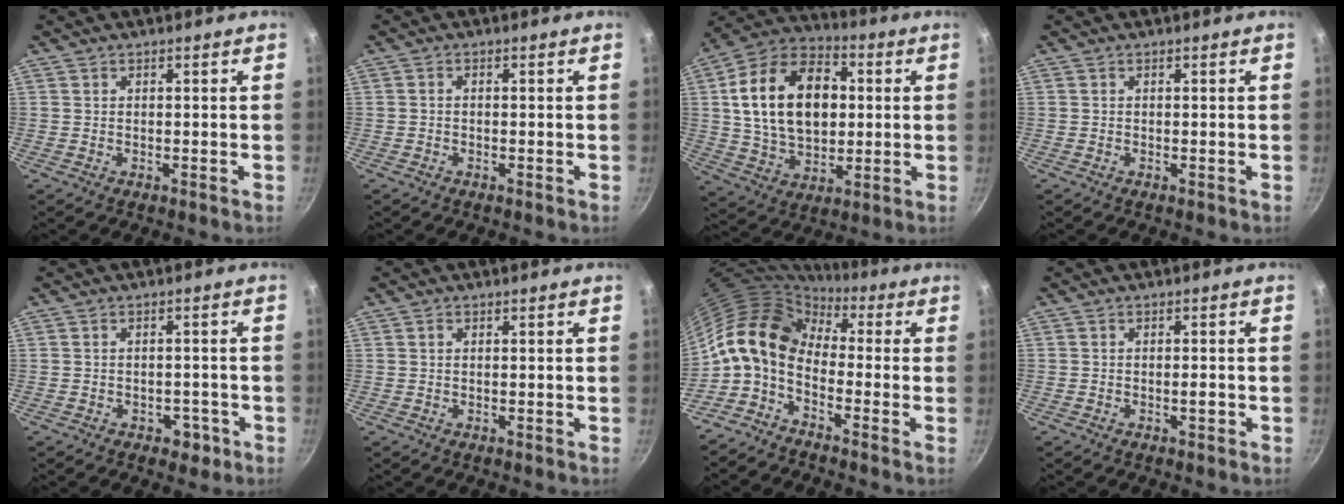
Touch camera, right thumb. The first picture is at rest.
{"total": 0.7, "force": [-0.4, 0.4, 0.4], "torque": [-0.011, 0.006, -0.008]}
{"total": 21.6, "force": [3.0, 14.5, 15.7], "torque": [-0.242, 0.015, 0.046]}
{"total": 0.0}
{"total": 3.6, "force": [-1.8, 2.5, 1.8], "torque": [-0.006, 0.020, -0.010]}
{"total": 0.7, "force": [0.2, 0.5, 0.5], "torque": [-0.009, 0.003, 0.002]}
{"total": 12.0, "force": [-1.1, 7.7, 9.0], "torque": [-0.151, 0.036, -0.043]}
{"total": 1.6, "force": [-0.7, 0.6, 1.2], "torque": [-0.017, 0.007, -0.012]}